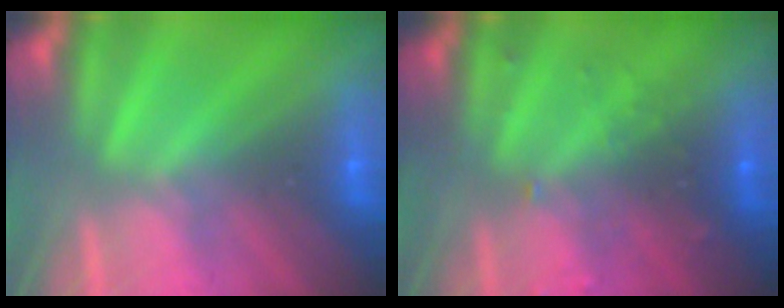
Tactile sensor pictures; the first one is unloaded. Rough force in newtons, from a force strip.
{"total": 2.9}